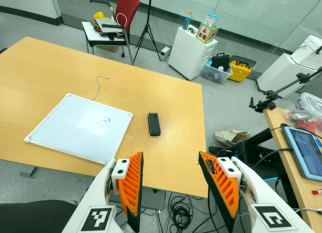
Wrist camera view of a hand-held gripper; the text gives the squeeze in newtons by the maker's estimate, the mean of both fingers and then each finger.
{"total": 0.0}